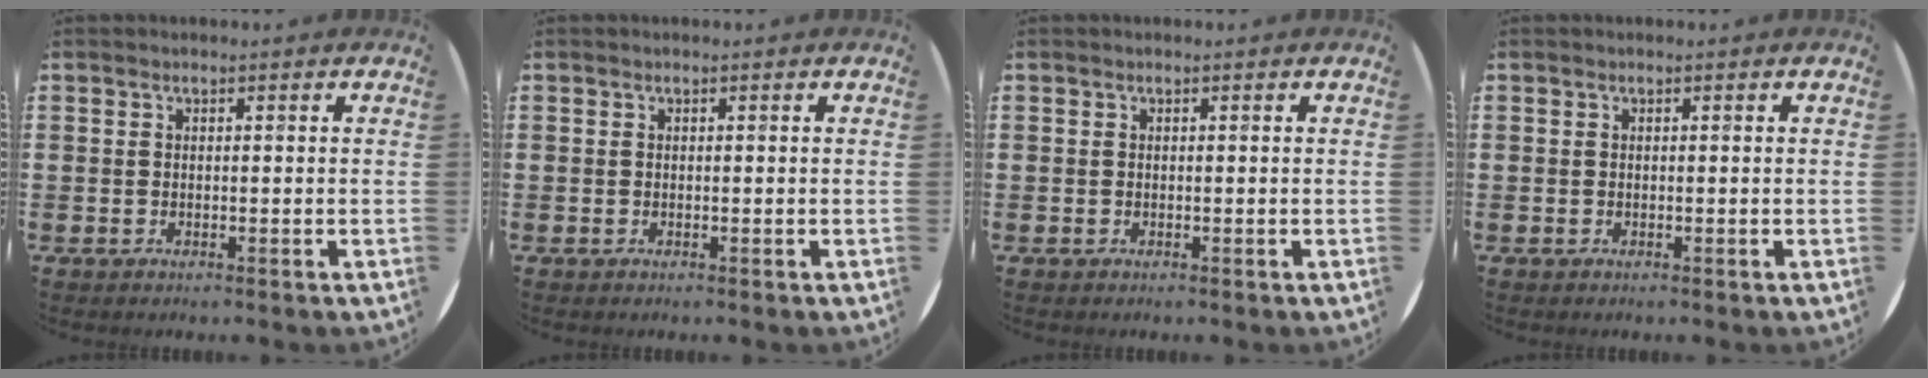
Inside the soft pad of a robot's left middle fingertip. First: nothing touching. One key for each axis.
{"total": 0.0}
{"total": 0.0}
{"total": 0.0}